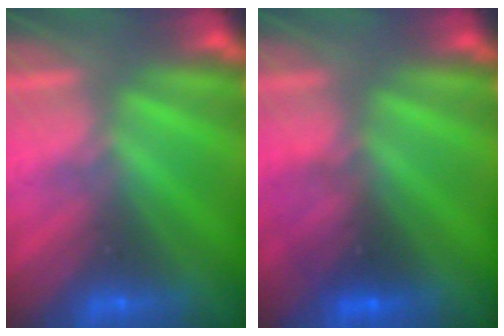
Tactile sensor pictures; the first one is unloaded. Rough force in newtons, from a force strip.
{"total": 2.7}